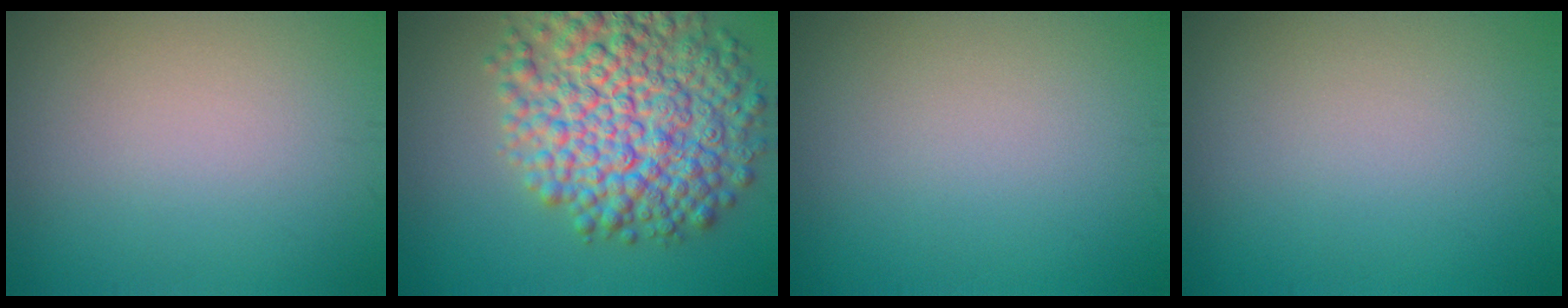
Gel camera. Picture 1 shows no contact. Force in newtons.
{"total": 11.1, "press": 11.1, "slide": 0.4}
{"total": 0.0}
{"total": 0.0}